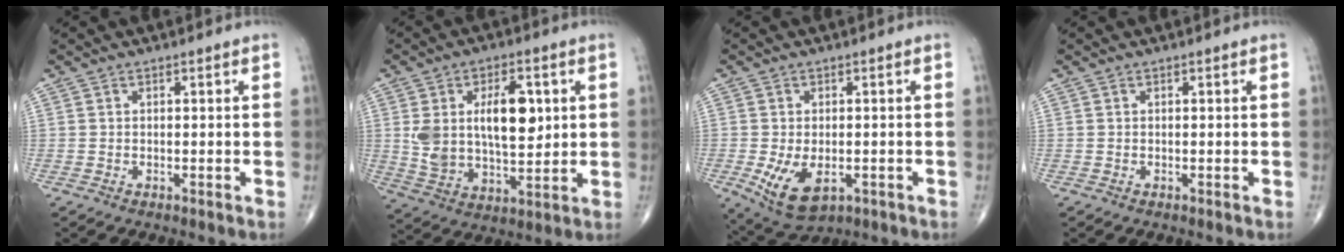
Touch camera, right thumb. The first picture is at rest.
{"total": 15.2, "force": [3.2, 8.0, 12.6], "torque": [-0.202, -0.009, 0.068]}
{"total": 8.6, "force": [-2.5, 4.8, 6.7], "torque": [-0.119, -0.007, -0.028]}
{"total": 0.0}